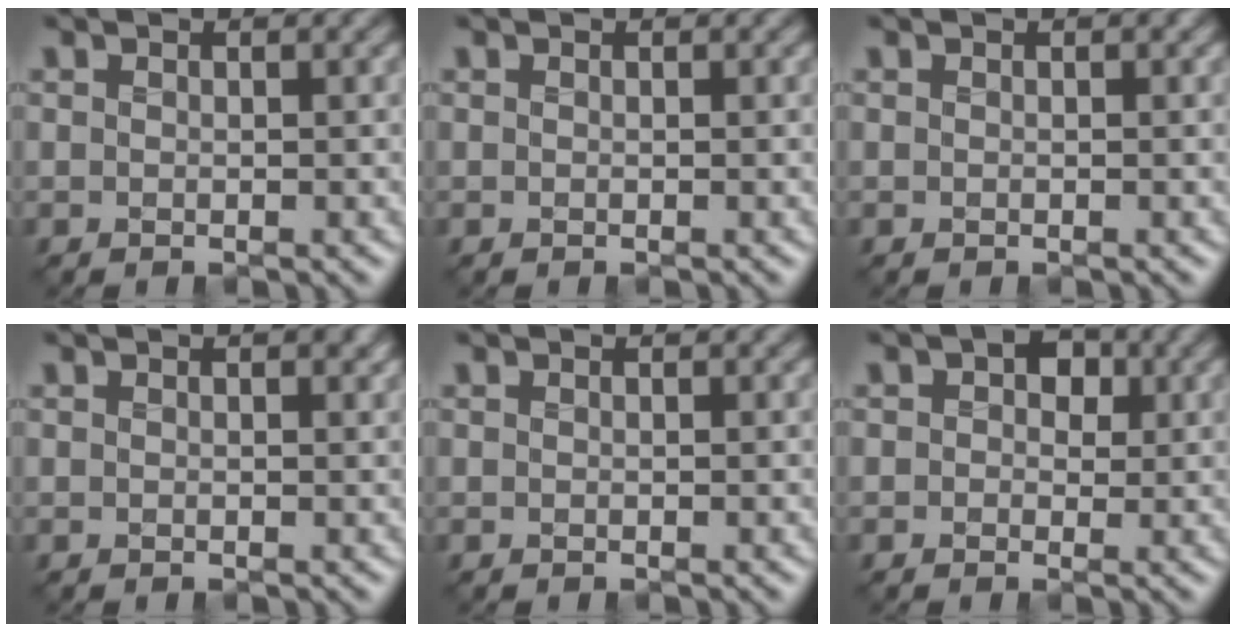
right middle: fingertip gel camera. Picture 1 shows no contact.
{"total": 0.0}
{"total": 0.0}
{"total": 1.0, "force": [0.6, 0.5, 0.6], "torque": [-0.008, 0.001, 0.010]}
{"total": 0.0}
{"total": 3.4, "force": [0.9, 2.4, 2.3], "torque": [-0.029, 0.012, -0.008]}